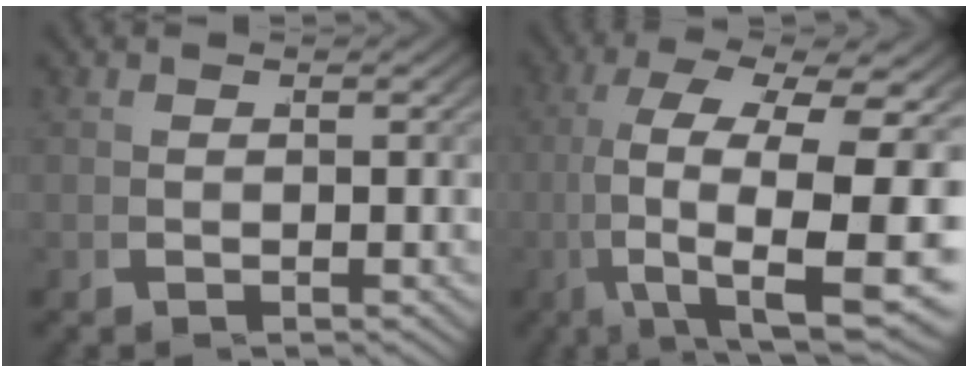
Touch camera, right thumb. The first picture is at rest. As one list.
[{"total": 14.8, "force": [-0.4, 7.2, 12.9], "torque": [-0.252, -0.050, 0.031]}]